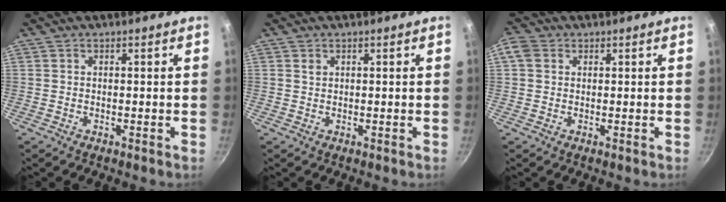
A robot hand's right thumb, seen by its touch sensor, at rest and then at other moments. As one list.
[{"total": 0.8, "force": [0.5, 0.5, 0.3], "torque": [-0.004, -0.003, 0.010]}, {"total": 3.2, "force": [0.9, 2.6, 1.7], "torque": [-0.031, 0.005, 0.011]}]